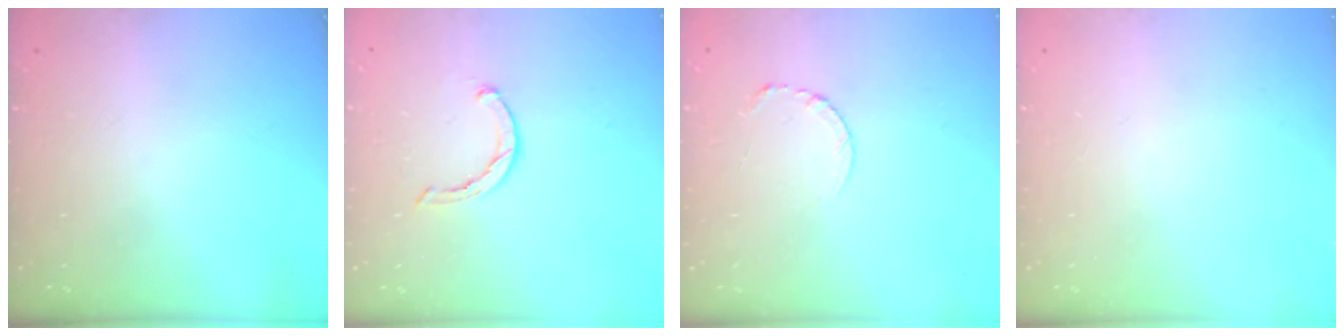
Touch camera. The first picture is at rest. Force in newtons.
{"total": 2.3, "press": 2.2, "slide": 0.5}
{"total": 3.8, "press": 3.8, "slide": 0.3}
{"total": 0.0}